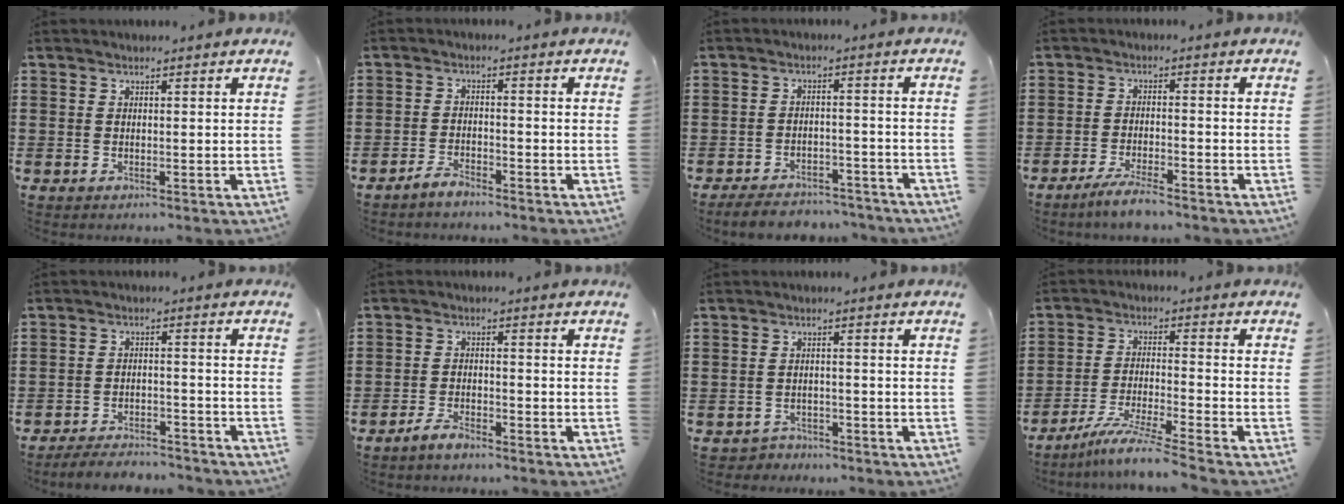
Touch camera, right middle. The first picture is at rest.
{"total": 2.6, "force": [-2.5, 0.6, 0.7], "torque": [-0.023, 0.003, -0.052]}
{"total": 4.4, "force": [-4.3, 0.9, 0.7], "torque": [-0.020, 0.005, -0.089]}
{"total": 4.2, "force": [-3.6, 0.3, 2.1], "torque": [-0.048, -0.006, -0.071]}
{"total": 4.0, "force": [-3.9, 0.4, 0.3], "torque": [-0.009, 0.006, -0.083]}
{"total": 3.1, "force": [-2.6, 0.9, 1.4], "torque": [-0.032, 0.006, -0.052]}
{"total": 1.9, "force": [-1.8, 0.7, -0.2], "torque": [-0.005, 0.003, -0.041]}
{"total": 6.9, "force": [-5.9, -0.3, 3.6], "torque": [-0.075, -0.018, -0.114]}